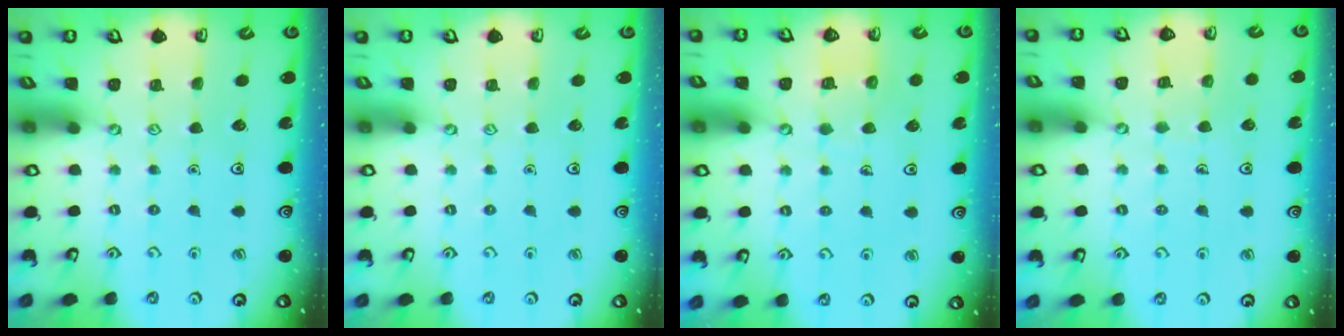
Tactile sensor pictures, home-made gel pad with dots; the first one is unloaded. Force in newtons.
{"total": 0.0}
{"total": 6.0, "press": 6.0, "slide": 0.3}
{"total": 5.7, "press": 5.7, "slide": 0.4}